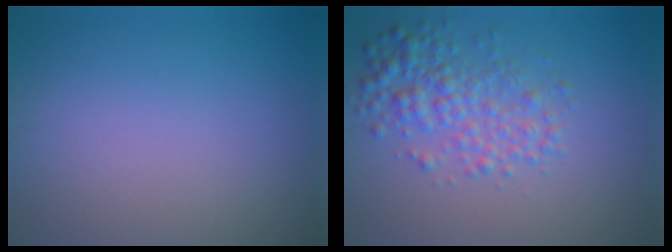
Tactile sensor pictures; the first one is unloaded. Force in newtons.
{"total": 3.9, "press": 3.9, "slide": 0.0}